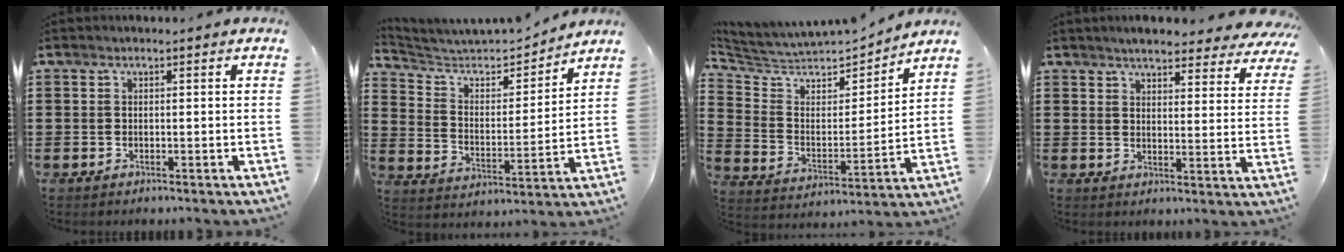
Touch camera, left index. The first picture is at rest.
{"total": 5.1, "force": [4.7, 1.0, 1.7], "torque": [-0.059, -0.038, 0.073]}
{"total": 4.5, "force": [4.2, 1.5, 0.7], "torque": [-0.046, -0.042, 0.065]}
{"total": 4.6, "force": [4.4, 0.3, 1.3], "torque": [-0.035, -0.020, 0.075]}